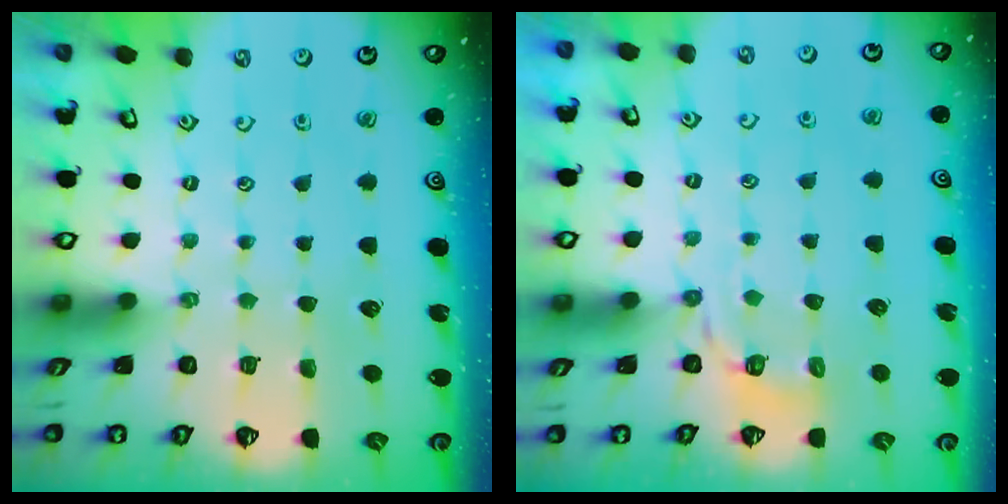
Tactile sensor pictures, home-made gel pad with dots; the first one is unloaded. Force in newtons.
{"total": 4.0, "press": 3.6, "slide": 1.7}